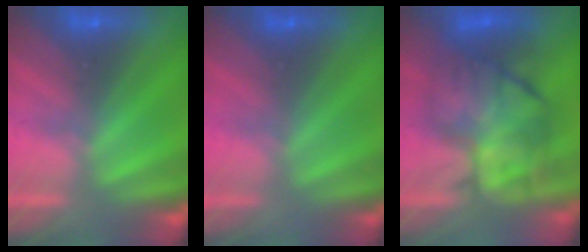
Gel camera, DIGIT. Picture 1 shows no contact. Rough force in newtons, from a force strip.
{"total": 2.5}
{"total": 9.8}